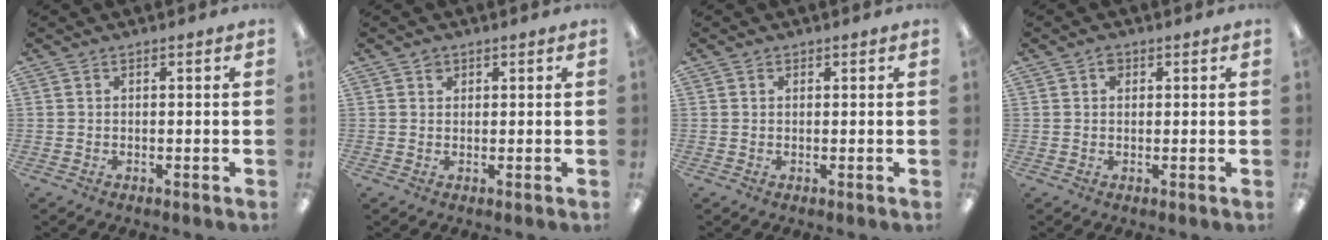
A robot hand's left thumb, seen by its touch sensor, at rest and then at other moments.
{"total": 1.7, "force": [0.9, 1.3, 0.5], "torque": [-0.004, -0.001, 0.015]}
{"total": 0.7, "force": [0.4, 0.6, 0.1], "torque": [-0.002, 0.003, 0.007]}
{"total": 1.9, "force": [0.8, 1.5, 0.9], "torque": [-0.012, 0.000, 0.013]}